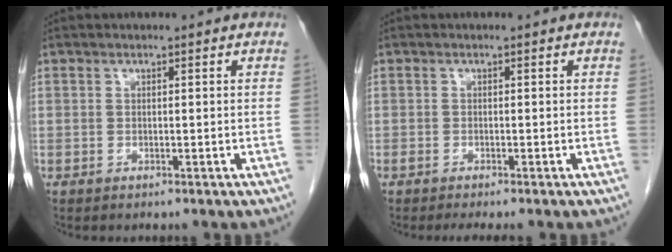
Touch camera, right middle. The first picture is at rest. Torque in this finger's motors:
{"motor_torque": [0.56, -0.38, 0.09, 0.03]}